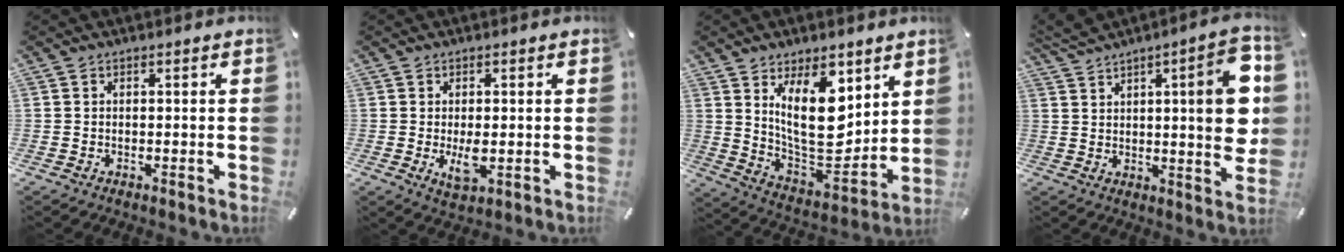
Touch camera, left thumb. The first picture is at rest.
{"total": 4.7, "force": [-0.3, 1.9, 4.3], "torque": [-0.086, -0.010, -0.011]}
{"total": 17.9, "force": [7.1, 9.0, 13.8], "torque": [-0.253, -0.059, 0.120]}
{"total": 14.8, "force": [4.8, 4.2, 13.4], "torque": [-0.180, -0.026, 0.073]}